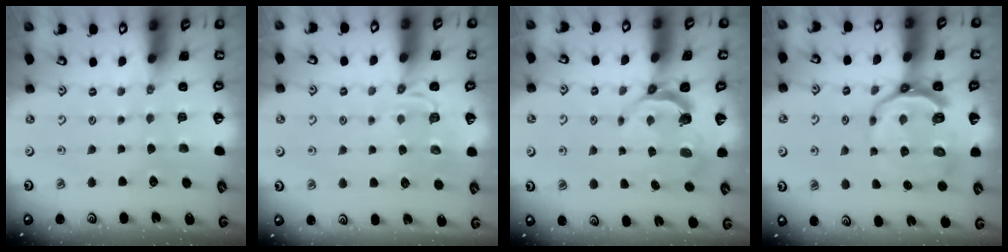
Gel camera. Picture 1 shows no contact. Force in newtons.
{"total": 6.6, "press": 6.5, "slide": 0.5}
{"total": 4.3, "press": 2.9, "slide": 3.2}
{"total": 11.0, "press": 10.2, "slide": 4.0}